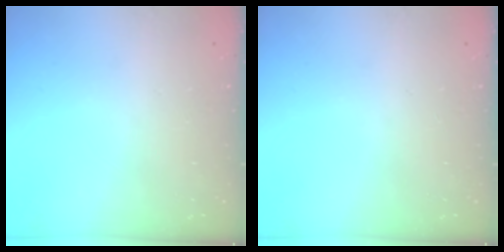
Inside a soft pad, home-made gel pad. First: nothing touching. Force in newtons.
{"total": 0.0}